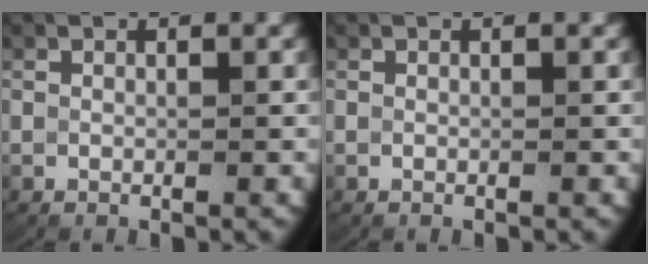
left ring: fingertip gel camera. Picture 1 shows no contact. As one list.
[{"total": 0.8, "force": [0.0, -0.7, -0.3], "torque": [0.001, -0.010, 0.010]}]